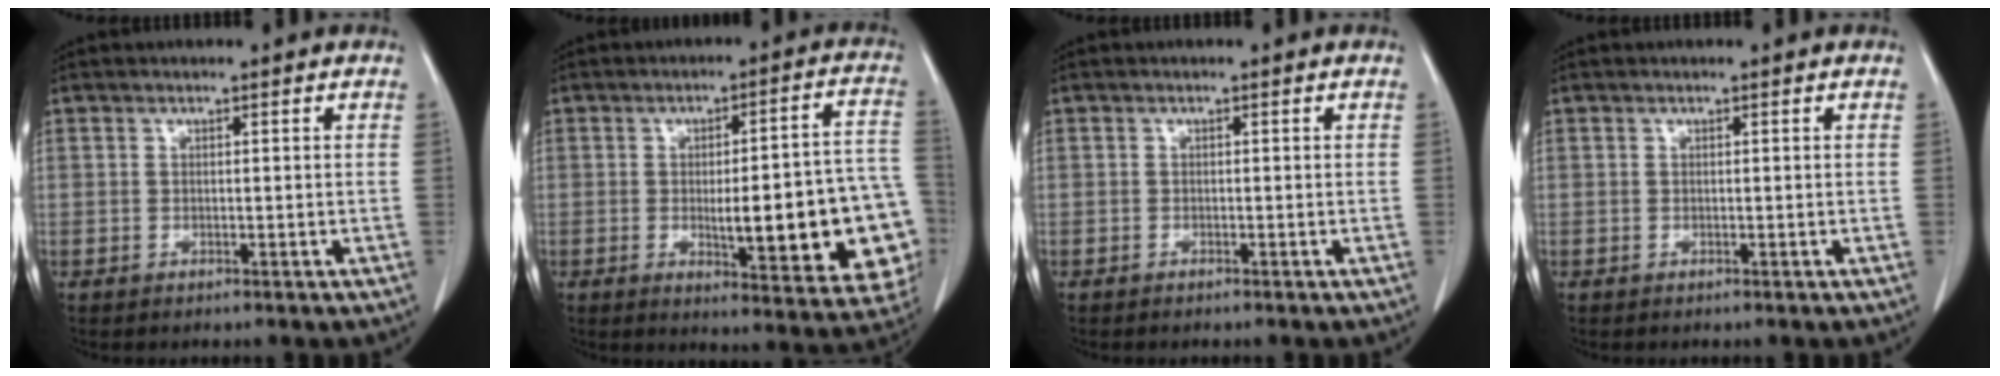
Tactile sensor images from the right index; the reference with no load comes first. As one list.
[{"total": 20.0, "force": [-3.7, 4.4, 19.2], "torque": [-0.162, 0.023, -0.026]}, {"total": 0.0}, {"total": 0.0}]